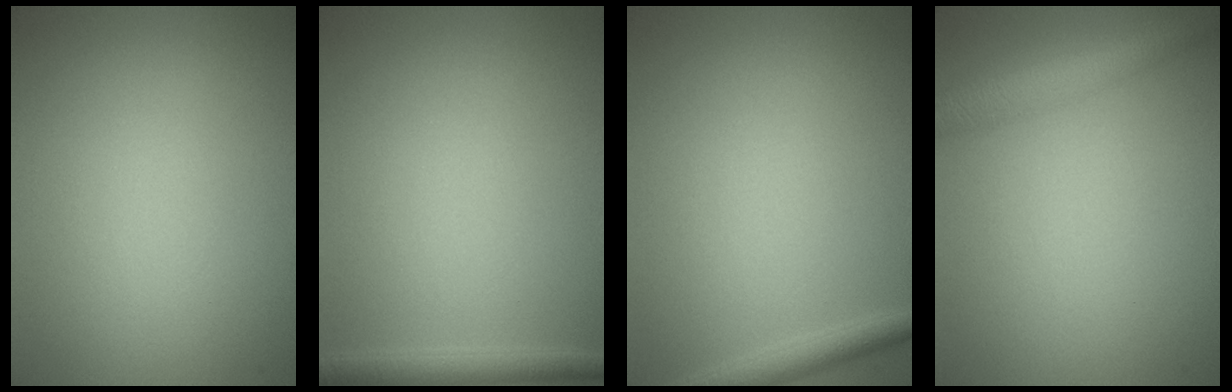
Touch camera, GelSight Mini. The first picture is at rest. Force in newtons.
{"total": 1.7, "press": 1.7, "slide": 0.1}
{"total": 1.8, "press": 1.8, "slide": 0.1}
{"total": 3.0, "press": 3.0, "slide": 0.1}